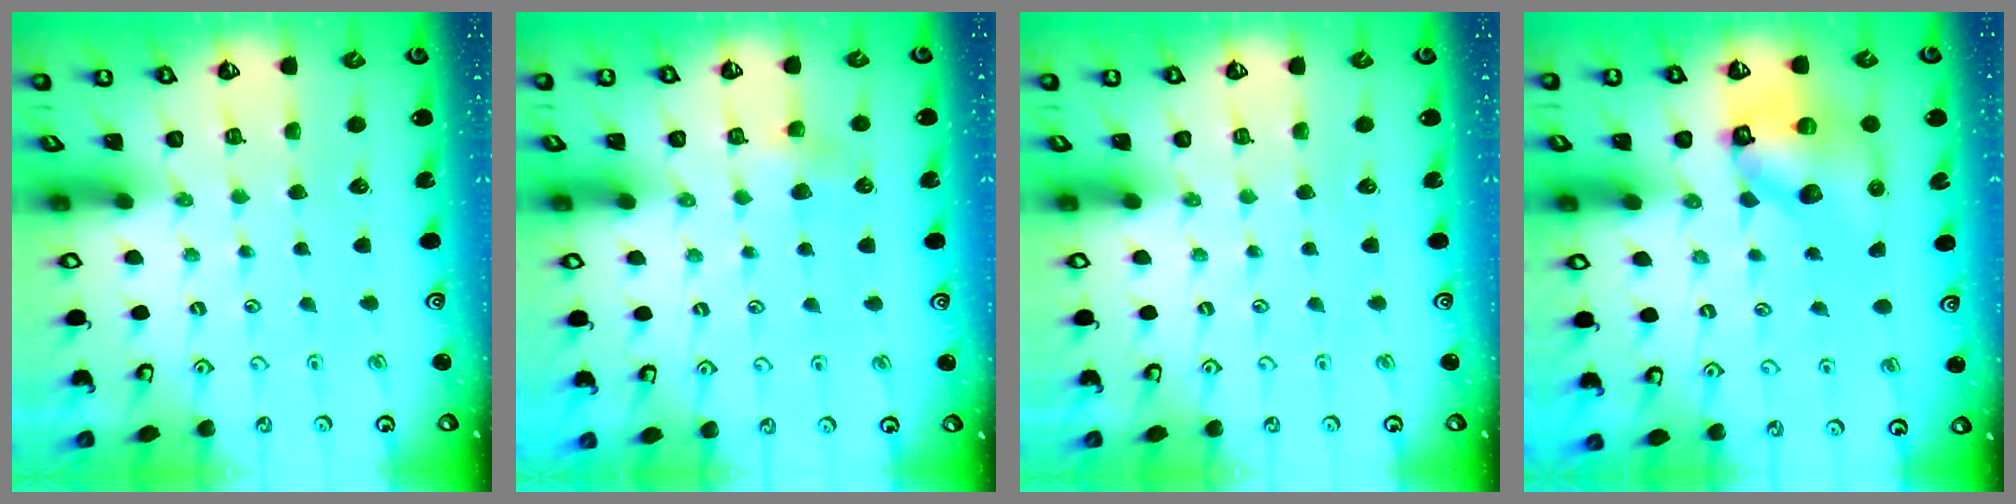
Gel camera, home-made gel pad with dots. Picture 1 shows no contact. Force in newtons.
{"total": 4.0, "press": 3.9, "slide": 0.8}
{"total": 0.0}
{"total": 12.0, "press": 11.9, "slide": 1.8}